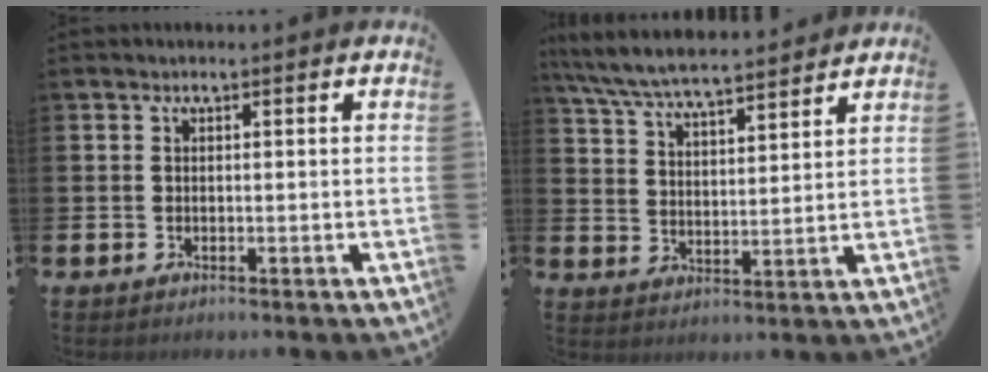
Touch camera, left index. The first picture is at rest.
{"total": 7.1, "force": [6.8, 0.5, 2.0], "torque": [-0.066, -0.038, 0.120]}